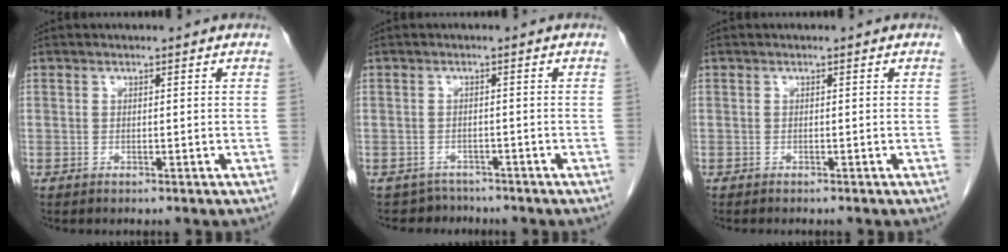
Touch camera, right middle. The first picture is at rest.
{"total": 2.9, "force": [-2.4, 1.2, -1.1], "torque": [0.016, 0.001, -0.040]}
{"total": 1.6, "force": [-1.3, 0.4, 0.7], "torque": [-0.012, -0.002, -0.014]}